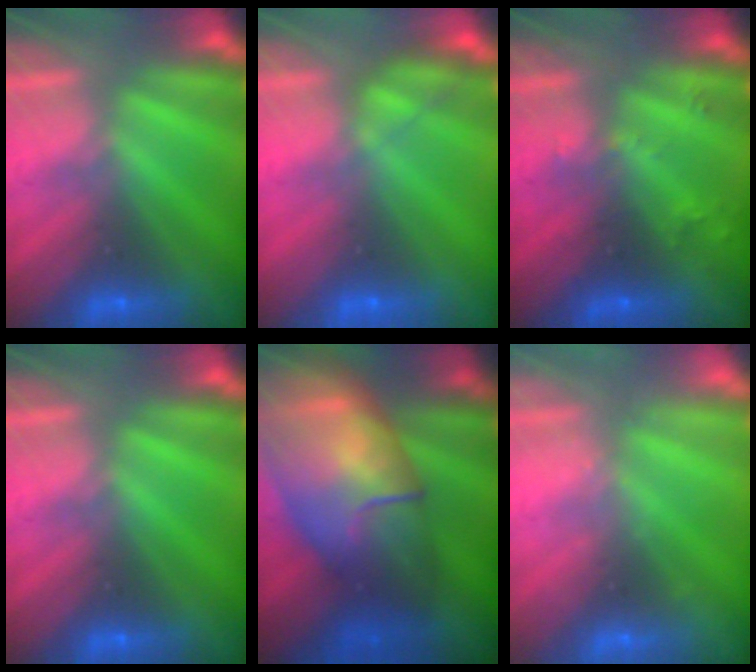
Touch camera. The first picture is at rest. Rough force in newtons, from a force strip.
{"total": 1.7}
{"total": 2.4}
{"total": 0.0}
{"total": 7.4}
{"total": 2.2}